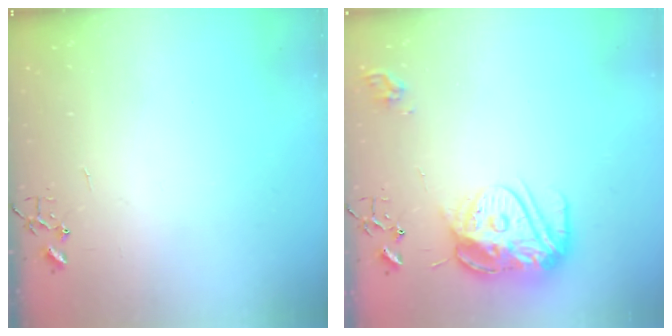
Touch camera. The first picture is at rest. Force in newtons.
{"total": 19.1, "press": 19.1, "slide": 1.5}